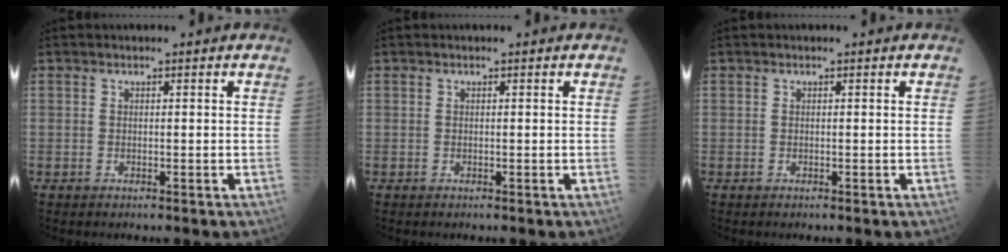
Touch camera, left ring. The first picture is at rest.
{"total": 0.0}
{"total": 0.0}